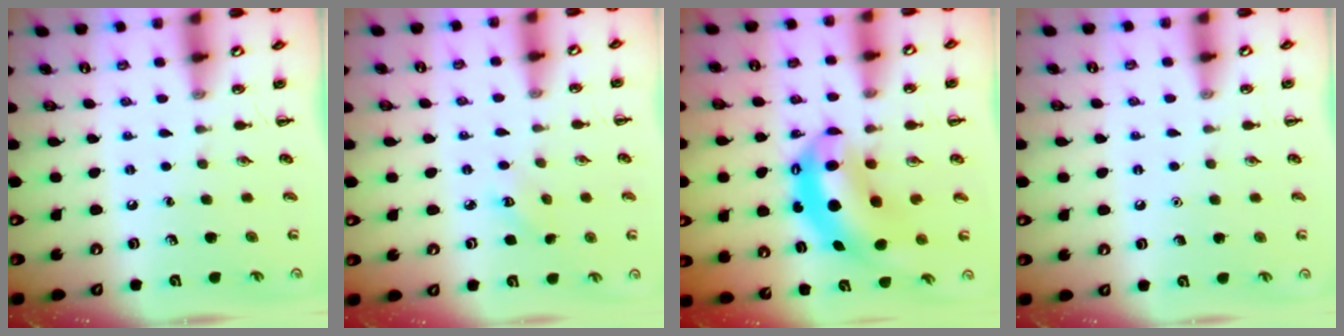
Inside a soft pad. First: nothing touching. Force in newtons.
{"total": 2.1, "press": 2.0, "slide": 0.6}
{"total": 8.0, "press": 7.7, "slide": 1.9}
{"total": 1.5, "press": 1.5, "slide": 0.1}